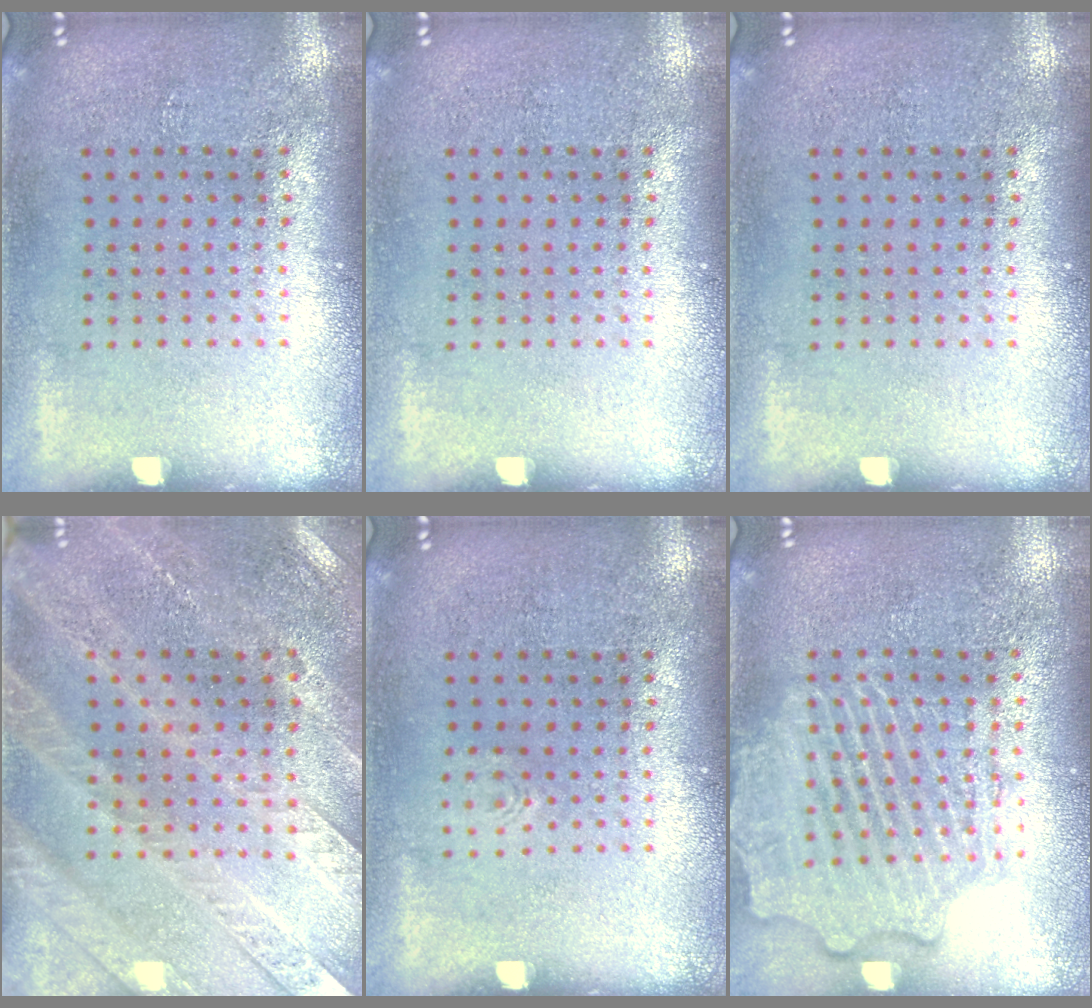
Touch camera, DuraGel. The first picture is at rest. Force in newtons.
{"total": 0.0}
{"total": 0.0}
{"total": 2.9, "press": 2.7, "slide": 1.2}
{"total": 0.5, "press": 0.5, "slide": 0.1}
{"total": 2.5, "press": 2.4, "slide": 0.3}